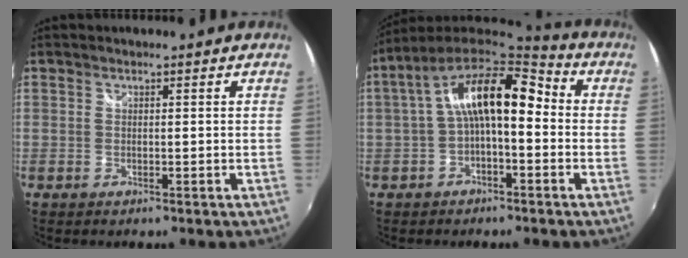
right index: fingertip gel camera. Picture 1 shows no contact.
{"total": 13.7, "force": [0.4, 5.8, 12.4], "torque": [-0.226, 0.030, -0.003]}